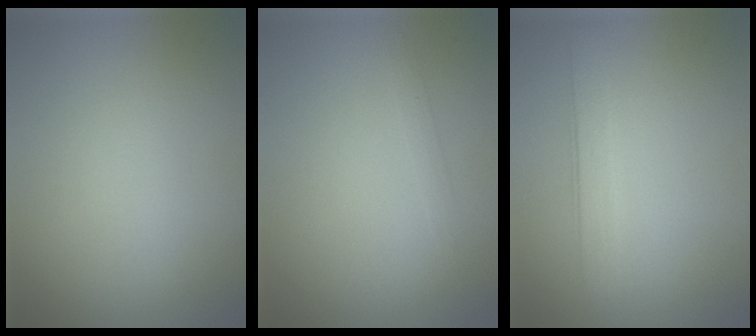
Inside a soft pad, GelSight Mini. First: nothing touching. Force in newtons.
{"total": 0.7, "press": 0.7, "slide": 0.1}
{"total": 2.4, "press": 2.4, "slide": 0.2}